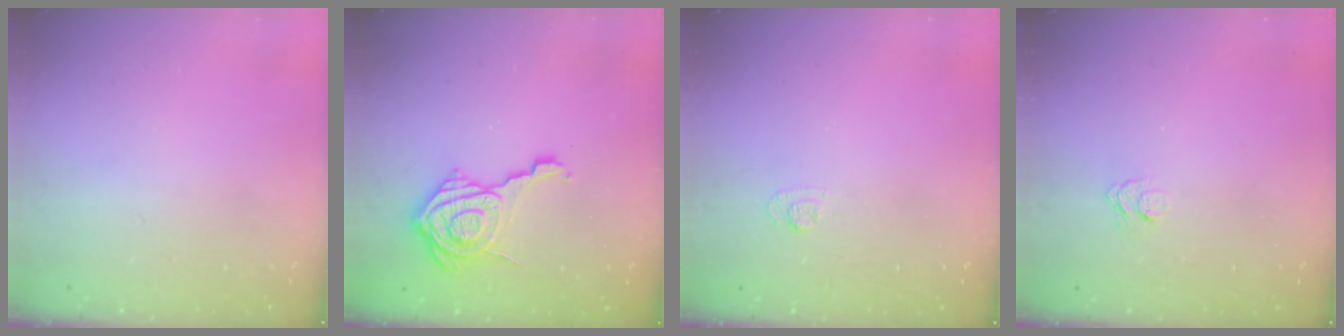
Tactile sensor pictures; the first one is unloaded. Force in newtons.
{"total": 14.4, "press": 14.4, "slide": 0.9}
{"total": 4.1, "press": 4.1, "slide": 0.5}
{"total": 5.8, "press": 5.7, "slide": 0.7}